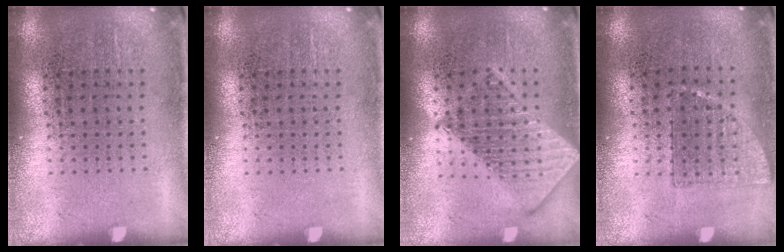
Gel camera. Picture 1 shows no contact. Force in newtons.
{"total": 0.0}
{"total": 2.6, "press": 2.6, "slide": 0.4}
{"total": 0.7, "press": 0.7, "slide": 0.3}